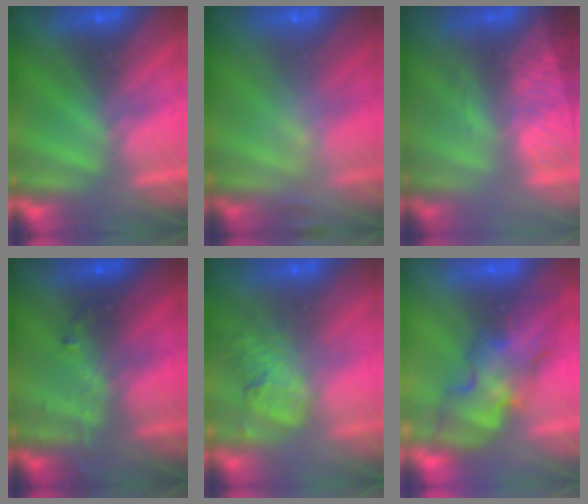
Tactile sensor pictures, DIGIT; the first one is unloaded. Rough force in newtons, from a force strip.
{"total": 2.4}
{"total": 2.9}
{"total": 3.0}
{"total": 2.2}
{"total": 3.3}